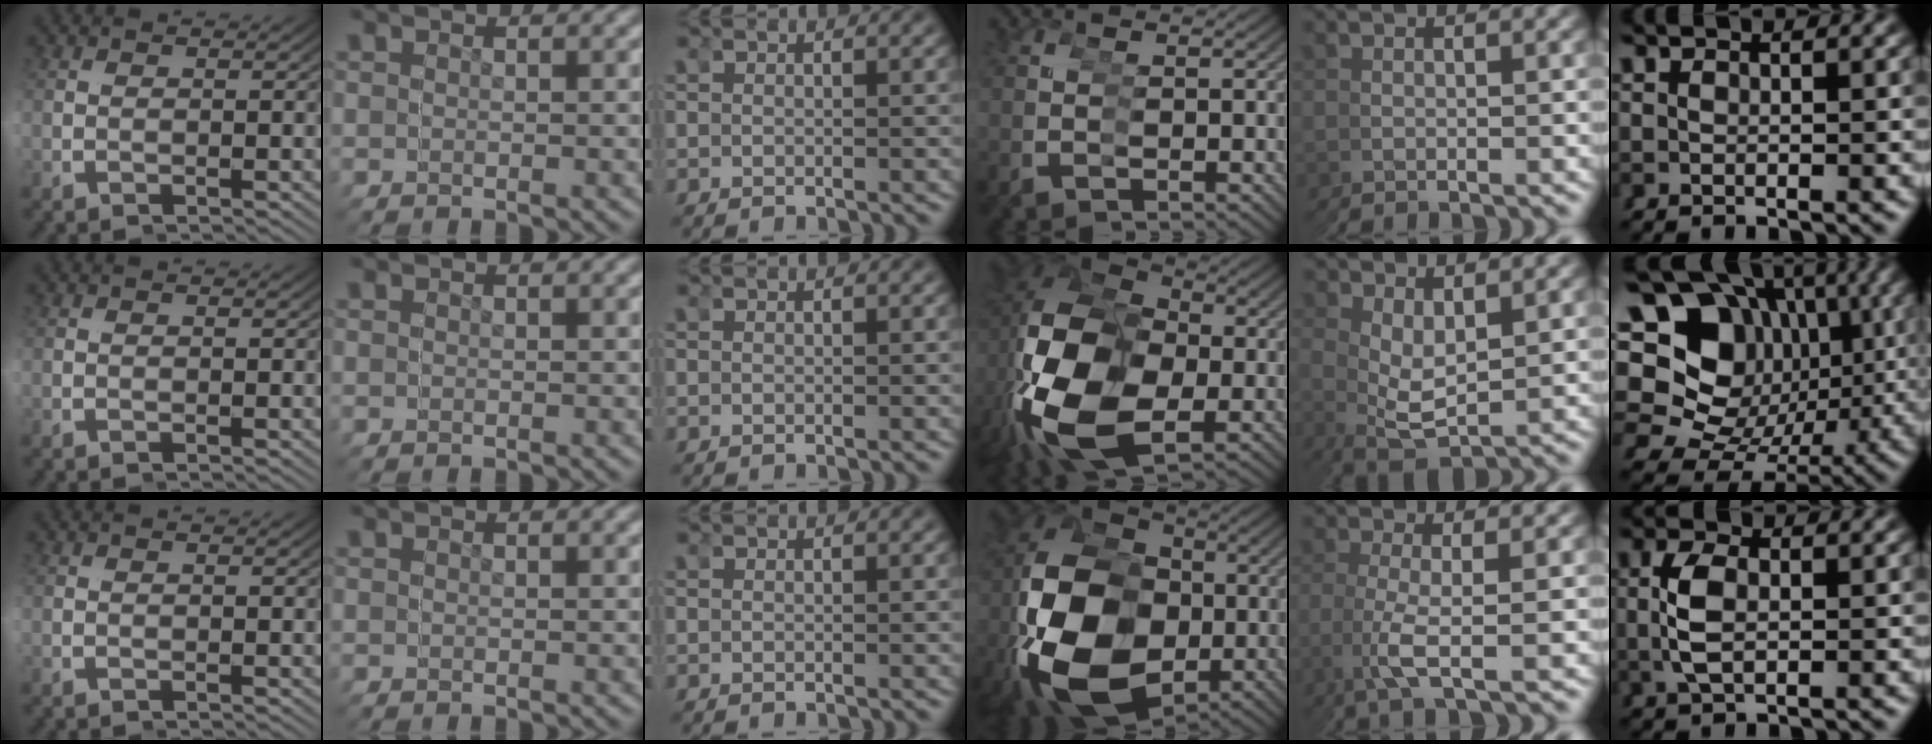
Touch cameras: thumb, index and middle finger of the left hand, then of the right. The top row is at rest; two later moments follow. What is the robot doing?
{"motion": "grasp_and_lifting", "object": "scissors"}